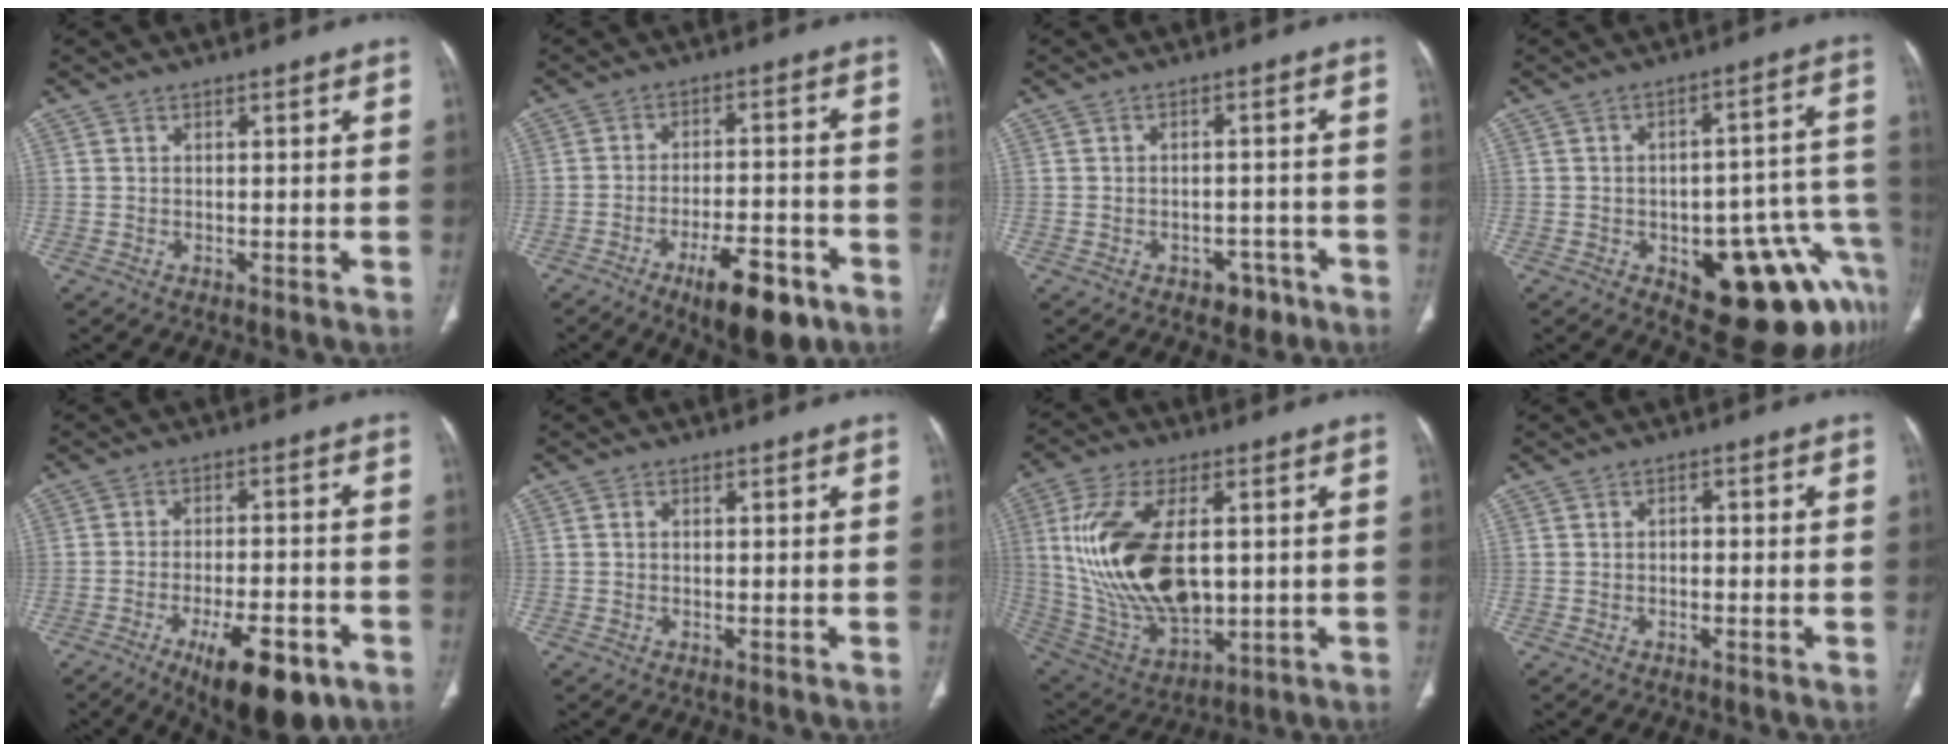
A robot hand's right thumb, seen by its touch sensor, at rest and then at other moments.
{"total": 12.6, "force": [-7.3, 4.5, 9.2], "torque": [-0.128, 0.033, -0.105]}
{"total": 4.1, "force": [-2.5, 2.8, 1.6], "torque": [-0.003, 0.021, -0.026]}
{"total": 21.0, "force": [-9.0, 9.2, 16.6], "torque": [-0.121, 0.069, -0.100]}
{"total": 14.5, "force": [-7.9, 5.4, 11.0], "torque": [-0.154, 0.026, -0.108]}
{"total": 0.5, "force": [0.0, 0.4, 0.3], "torque": [-0.007, 0.001, 0.000]}
{"total": 22.4, "force": [2.2, 12.1, 18.7], "torque": [-0.368, -0.017, 0.057]}
{"total": 1.2, "force": [-0.3, 0.8, 0.8], "torque": [-0.007, 0.004, -0.007]}